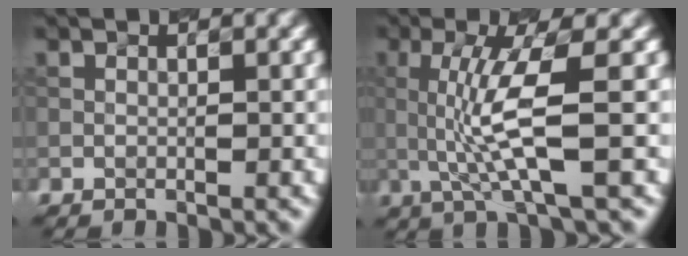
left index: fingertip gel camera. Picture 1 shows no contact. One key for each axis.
{"total": 5.4, "fx": -0.1, "fy": 0.6, "fz": 5.4, "tx": -0.119, "ty": 0.000, "tz": 0.013}